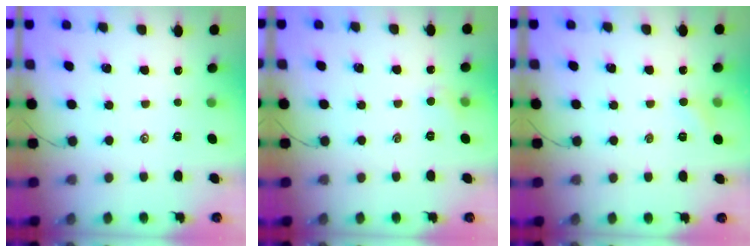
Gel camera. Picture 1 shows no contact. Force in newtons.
{"total": 4.5, "press": 4.2, "slide": 1.6}
{"total": 4.2, "press": 4.0, "slide": 1.2}